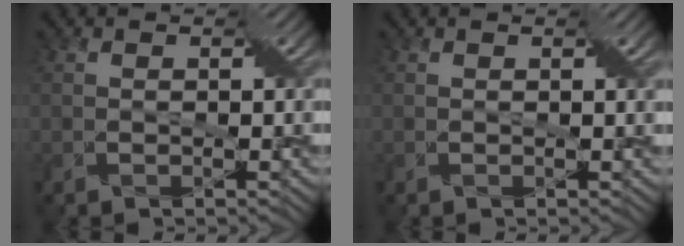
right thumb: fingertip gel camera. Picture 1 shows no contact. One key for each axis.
{"total": 0.6, "fx": 0.2, "fy": -0.4, "fz": 0.3, "tx": -0.005, "ty": 0.005, "tz": 0.007}